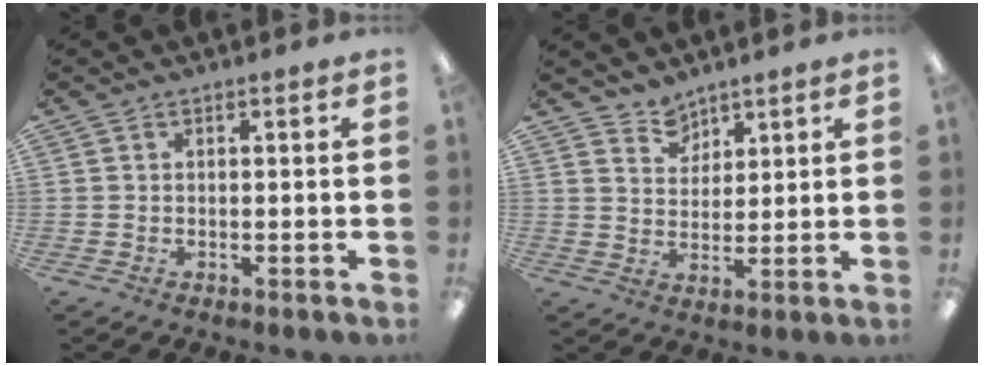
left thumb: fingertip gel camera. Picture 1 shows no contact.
{"total": 5.1, "force": [4.5, 2.5, -0.2], "torque": [0.002, -0.029, 0.084]}